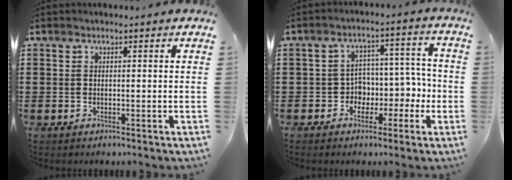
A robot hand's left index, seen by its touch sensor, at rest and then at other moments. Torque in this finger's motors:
{"motor_torque": [0.19, 0.14, 0.28, 0.03]}